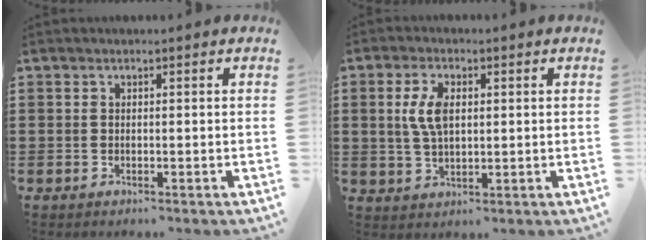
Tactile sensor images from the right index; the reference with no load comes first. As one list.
[{"total": 5.7, "force": [1.0, 2.9, 4.8], "torque": [-0.108, 0.009, 0.013]}]